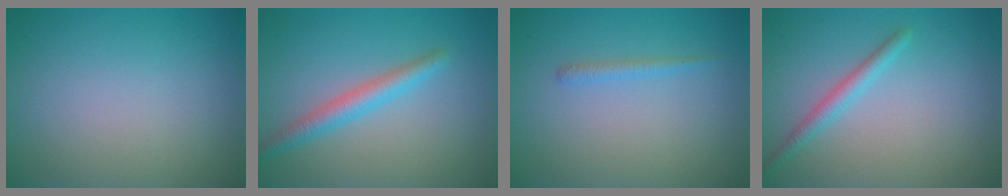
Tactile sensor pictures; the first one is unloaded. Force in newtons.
{"total": 2.7, "press": 2.7, "slide": 0.1}
{"total": 0.9, "press": 0.9, "slide": 0.1}
{"total": 1.8, "press": 1.8, "slide": 0.0}